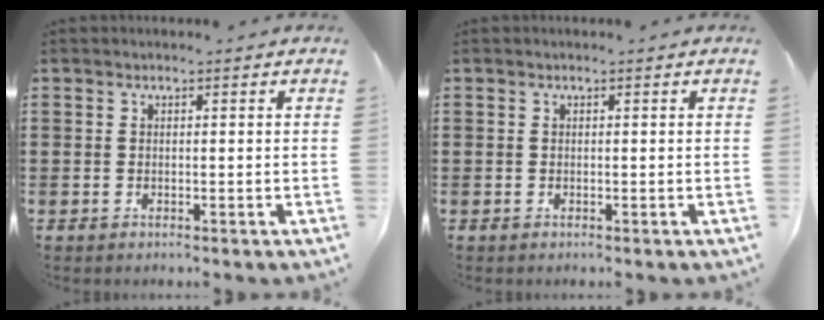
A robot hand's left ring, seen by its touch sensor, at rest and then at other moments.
{"total": 0.0}